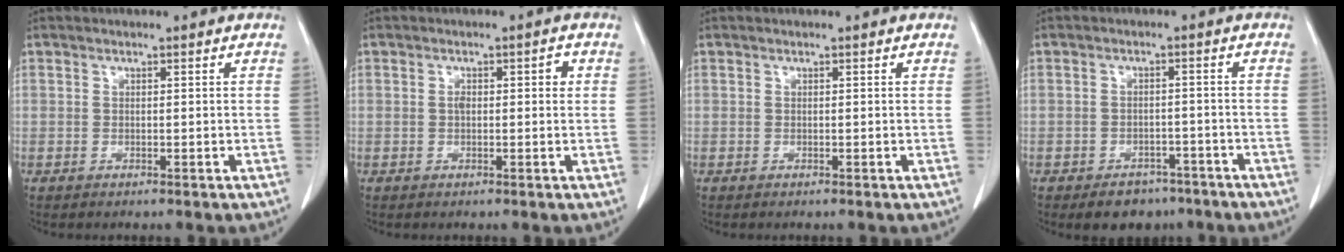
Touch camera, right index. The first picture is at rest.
{"total": 2.5, "force": [0.3, 1.1, 2.2], "torque": [-0.034, 0.014, 0.004]}
{"total": 0.0}
{"total": 5.7, "force": [-4.3, 3.4, 1.7], "torque": [-0.017, 0.007, -0.057]}